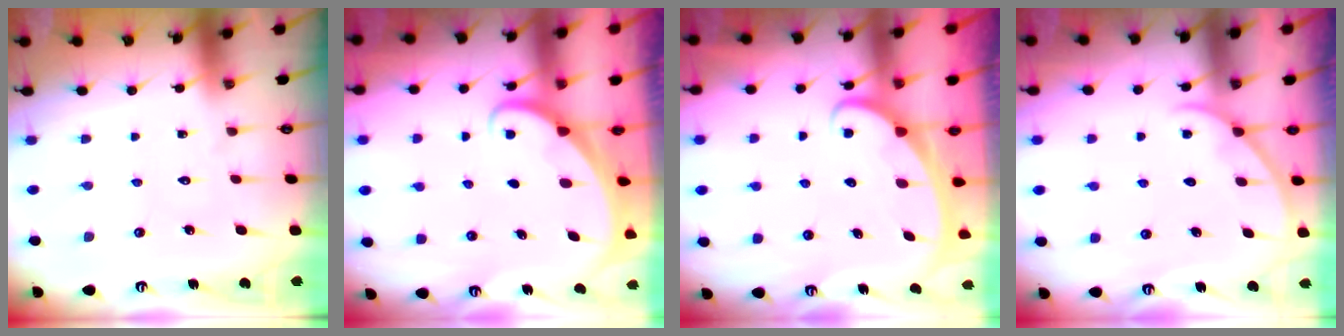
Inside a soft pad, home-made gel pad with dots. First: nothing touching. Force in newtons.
{"total": 1.6, "press": 1.6, "slide": 0.0}
{"total": 2.5, "press": 2.5, "slide": 0.3}
{"total": 2.8, "press": 2.8, "slide": 0.4}